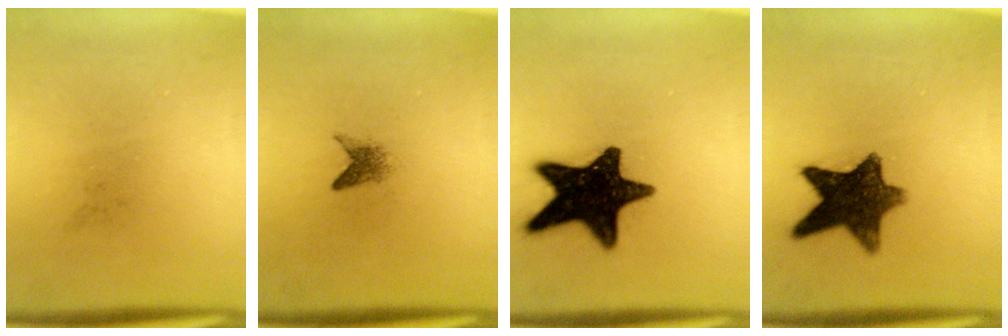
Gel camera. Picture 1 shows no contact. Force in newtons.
{"total": 1.5}
{"total": 17.8}
{"total": 10.9}